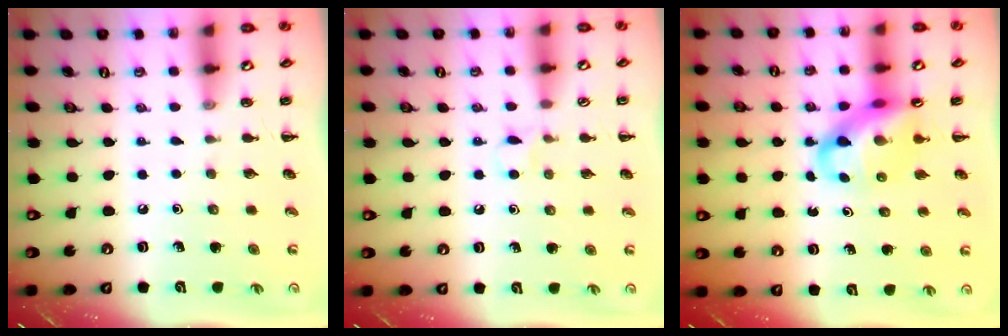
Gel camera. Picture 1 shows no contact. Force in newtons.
{"total": 3.7, "press": 3.5, "slide": 1.2}
{"total": 10.2, "press": 9.8, "slide": 2.8}